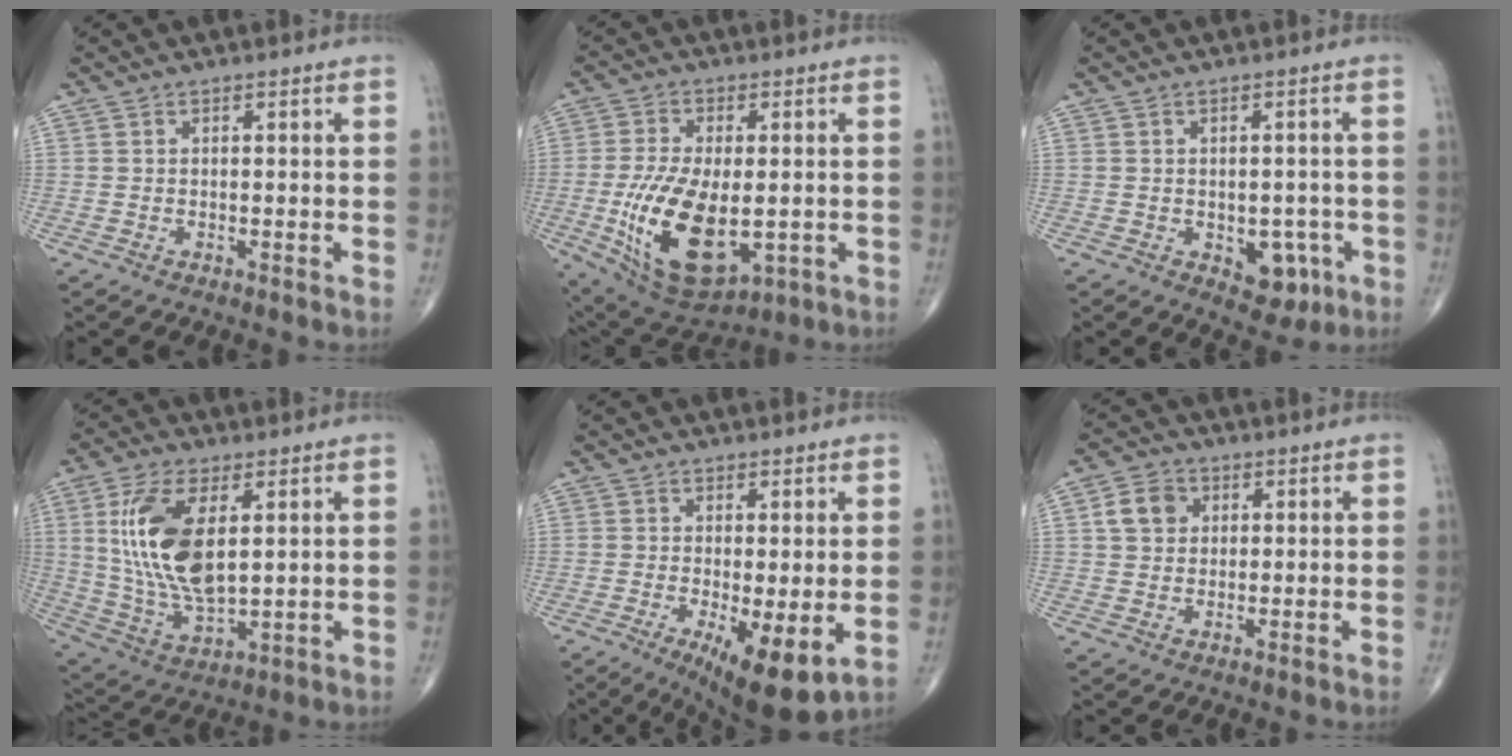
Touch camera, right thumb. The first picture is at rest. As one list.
[{"total": 17.9, "force": [-3.3, 9.2, 15.0], "torque": [-0.281, -0.014, -0.033]}, {"total": 6.4, "force": [-2.2, 4.1, 4.4], "torque": [-0.022, 0.007, -0.019]}, {"total": 16.3, "force": [3.8, 7.6, 13.9], "torque": [-0.275, -0.020, 0.083]}, {"total": 9.9, "force": [-2.4, 3.0, 9.1], "torque": [-0.144, -0.025, -0.030]}, {"total": 5.6, "force": [1.5, 4.6, 2.8], "torque": [-0.036, 0.003, 0.022]}]